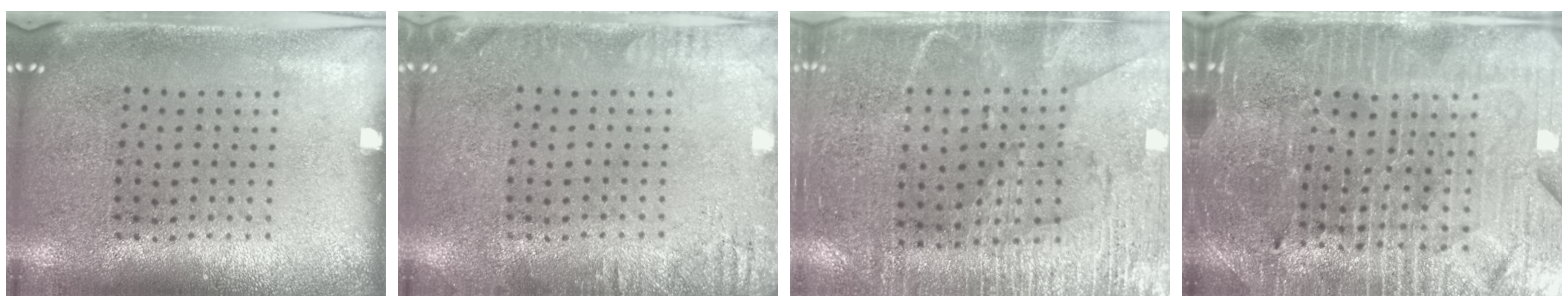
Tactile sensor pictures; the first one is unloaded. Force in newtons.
{"total": 2.2, "press": 2.2, "slide": 0.3}
{"total": 3.4, "press": 3.0, "slide": 1.5}
{"total": 4.8, "press": 4.5, "slide": 1.6}